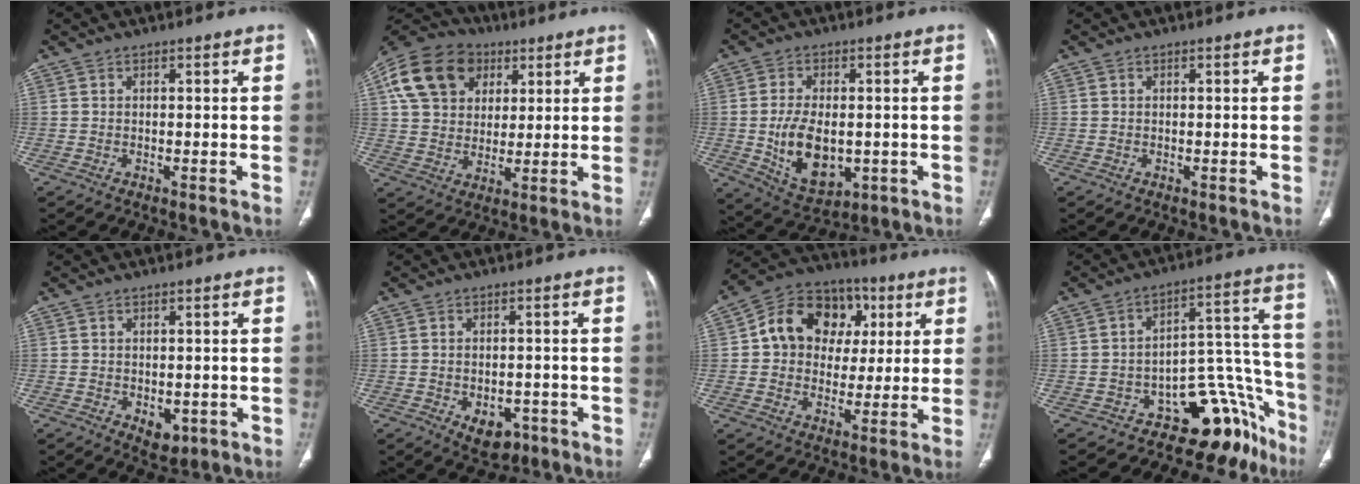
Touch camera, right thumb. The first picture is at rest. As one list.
[{"total": 16.9, "force": [6.4, 12.9, 8.9], "torque": [-0.153, 0.007, 0.109]}, {"total": 11.9, "force": [-1.4, 7.2, 9.4], "torque": [-0.150, -0.009, -0.006]}, {"total": 0.0}, {"total": 4.0, "force": [-1.0, 2.7, 2.7], "torque": [-0.022, -0.003, -0.002]}, {"total": 6.0, "force": [-2.6, 4.0, 3.6], "torque": [-0.034, 0.012, -0.026]}, {"total": 16.0, "force": [3.5, 13.0, 8.7], "torque": [-0.099, 0.017, 0.051]}, {"total": 16.9, "force": [-11.8, 8.5, 8.7], "torque": [-0.016, 0.142, -0.161]}]